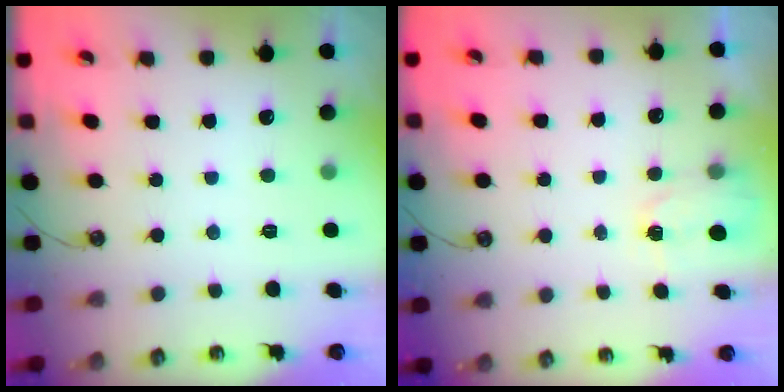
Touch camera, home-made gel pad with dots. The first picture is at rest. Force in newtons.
{"total": 2.4, "press": 2.4, "slide": 0.3}